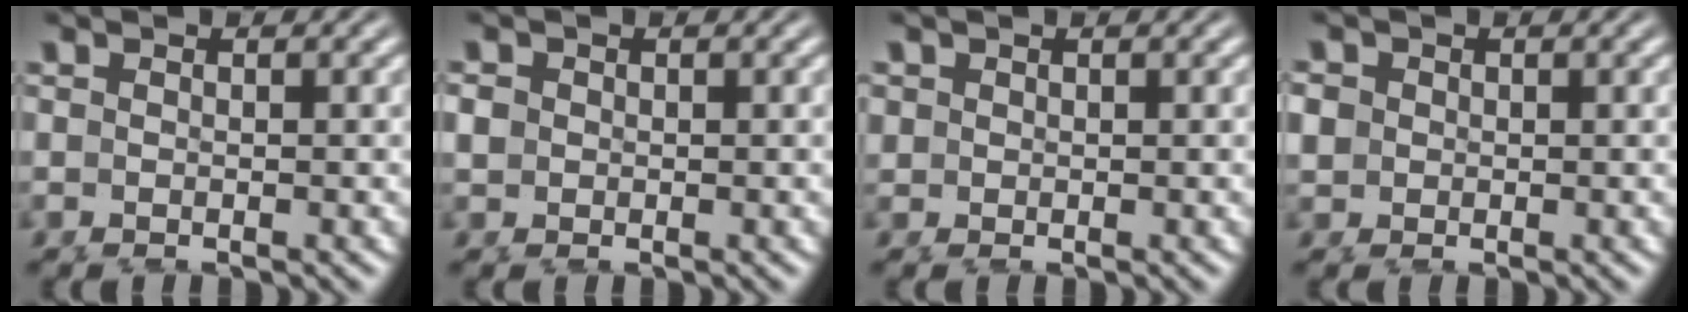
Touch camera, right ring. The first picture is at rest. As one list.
[{"total": 1.2, "force": [-0.2, 1.2, 0.4], "torque": [-0.021, -0.012, 0.005]}, {"total": 1.2, "force": [0.3, 1.2, 0.1], "torque": [-0.011, -0.012, 0.014]}, {"total": 2.1, "force": [0.0, 2.0, 0.6], "torque": [-0.027, -0.011, 0.007]}]